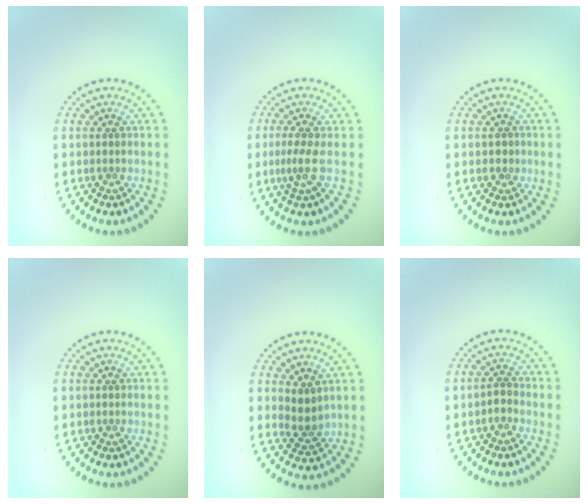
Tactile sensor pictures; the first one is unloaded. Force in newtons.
{"total": 2.0, "press": 1.4, "slide": 1.5}
{"total": 0.8, "press": 0.8, "slide": 0.1}
{"total": 0.0}
{"total": 2.3, "press": 1.9, "slide": 1.3}
{"total": 1.1, "press": 1.0, "slide": 0.6}